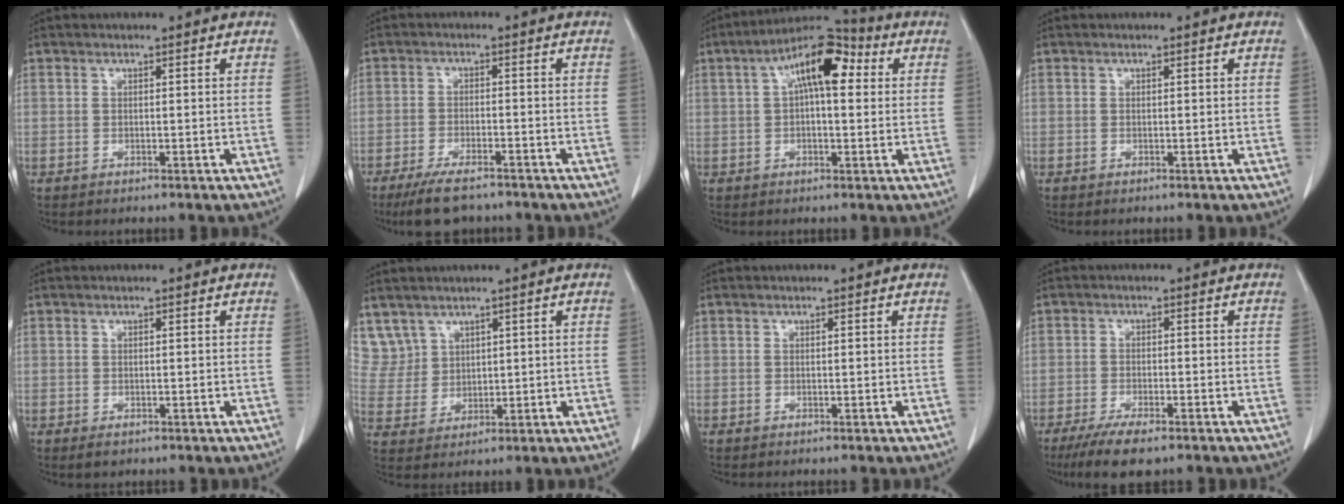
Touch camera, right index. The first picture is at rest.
{"total": 7.4, "force": [-6.0, 1.9, 3.9], "torque": [-0.072, -0.014, -0.100]}
{"total": 10.6, "force": [3.0, 3.7, 9.5], "torque": [-0.167, 0.043, 0.043]}
{"total": 0.0}
{"total": 1.2, "force": [-0.6, 0.9, 0.5], "torque": [-0.006, 0.001, -0.003]}
{"total": 6.9, "force": [4.7, 5.0, 0.2], "torque": [-0.008, 0.019, 0.113]}
{"total": 0.0}
{"total": 6.6, "force": [-4.8, 1.5, 4.3], "torque": [-0.073, -0.014, -0.080]}